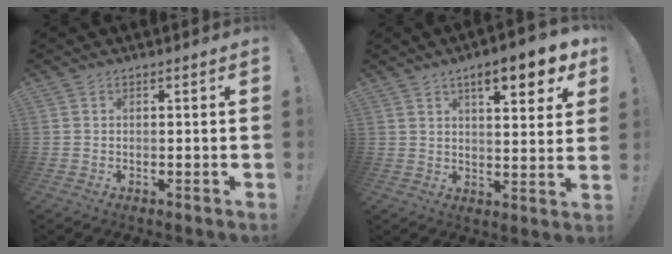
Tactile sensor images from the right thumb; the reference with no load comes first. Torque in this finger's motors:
{"motor_torque": [0.81, 2.83, 0.21, 0.30, 0.34]}